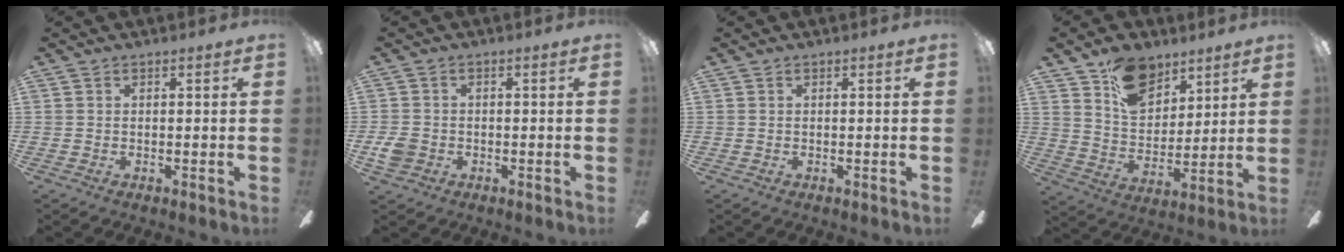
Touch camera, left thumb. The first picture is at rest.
{"total": 4.2, "force": [-1.3, 3.4, 2.1], "torque": [-0.037, 0.004, -0.026]}
{"total": 0.0}
{"total": 14.1, "force": [9.0, 9.0, 6.0], "torque": [-0.091, -0.044, 0.170]}